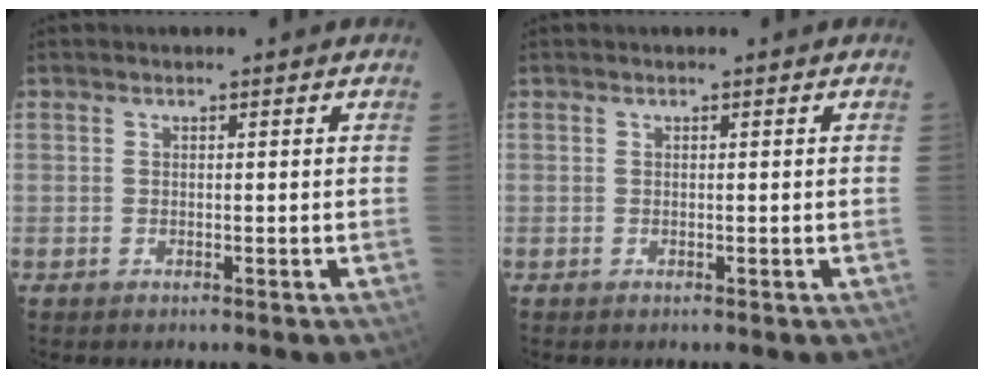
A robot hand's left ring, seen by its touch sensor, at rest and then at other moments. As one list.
[{"total": 0.0}]